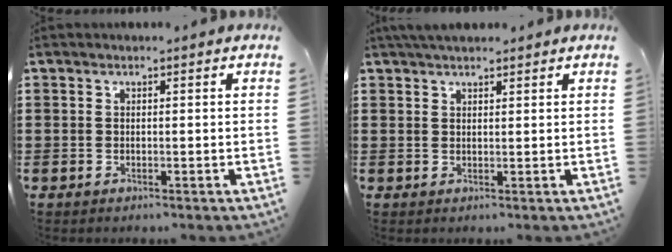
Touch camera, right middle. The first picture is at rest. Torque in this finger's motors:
{"motor_torque": [0.13, -0.23, 0.26, 0.09]}